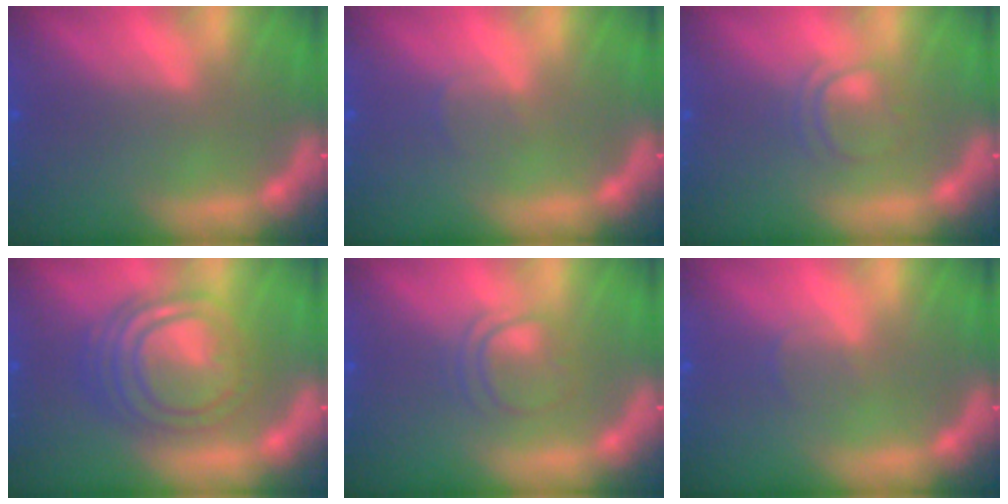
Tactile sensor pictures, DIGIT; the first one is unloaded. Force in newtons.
{"total": 1.0}
{"total": 2.4}
{"total": 9.0}
{"total": 3.0}
{"total": 1.0}